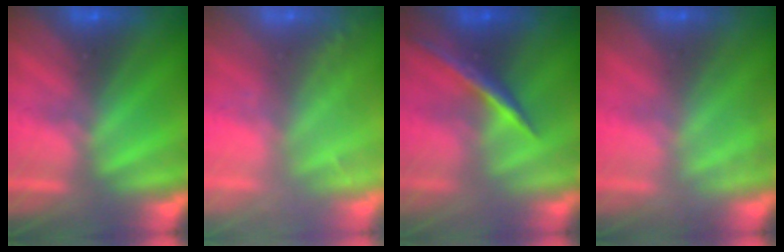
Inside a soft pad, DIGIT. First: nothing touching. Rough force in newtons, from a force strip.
{"total": 1.6}
{"total": 1.5}
{"total": 2.7}